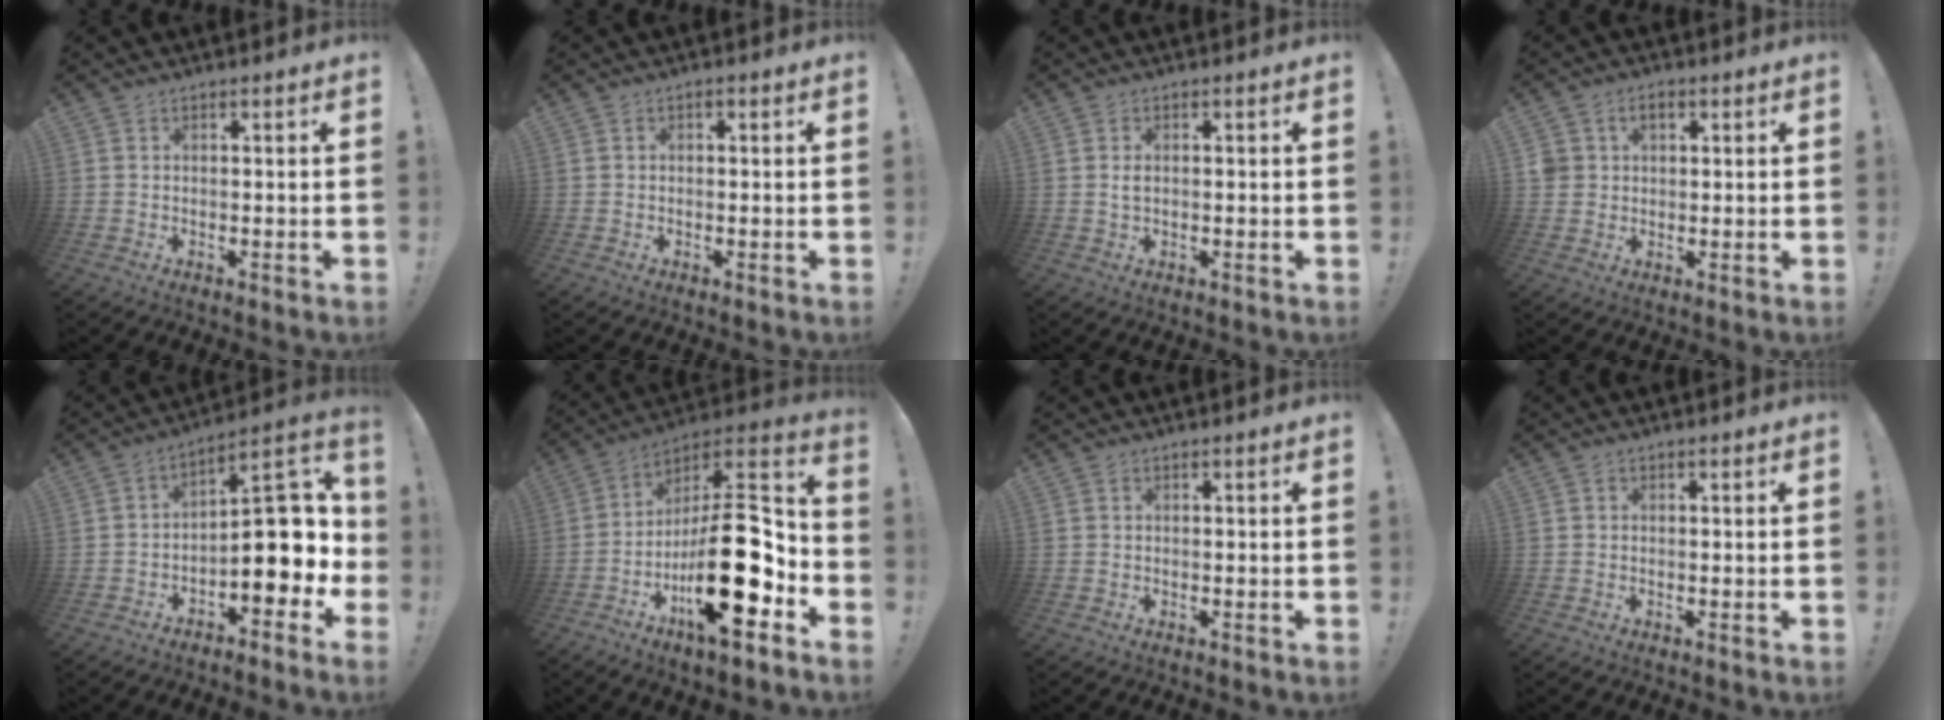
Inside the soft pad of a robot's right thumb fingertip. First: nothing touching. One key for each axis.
{"total": 0.5, "fx": -0.3, "fy": 0.3, "fz": 0.2, "tx": -0.004, "ty": 0.002, "tz": -0.007}
{"total": 1.3, "fx": 0.3, "fy": 0.9, "fz": 1.0, "tx": -0.019, "ty": 0.005, "tz": 0.004}
{"total": 4.6, "fx": 1.4, "fy": 3.8, "fz": 2.1, "tx": -0.039, "ty": 0.005, "tz": 0.027}
{"total": 12.6, "fx": -3.2, "fy": 6.4, "fz": 10.4, "tx": -0.123, "ty": 0.020, "tz": -0.051}
{"total": 26.4, "fx": -6.5, "fy": 10.5, "fz": 23.3, "tx": -0.384, "ty": 0.036, "tz": -0.102}
{"total": 0.0}
{"total": 0.0}